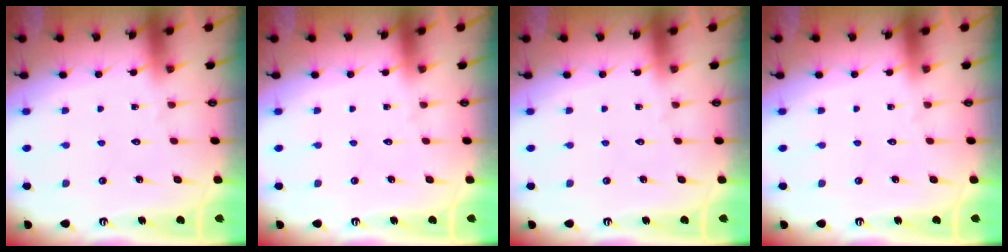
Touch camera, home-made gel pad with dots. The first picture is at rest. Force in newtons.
{"total": 0.0}
{"total": 0.0}
{"total": 0.0}